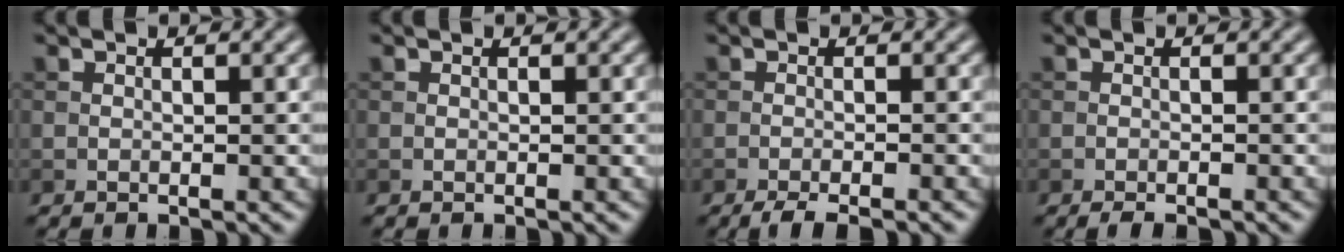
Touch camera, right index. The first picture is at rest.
{"total": 0.0}
{"total": 2.7, "force": [-2.1, 0.4, 1.7], "torque": [-0.026, -0.001, -0.039]}
{"total": 1.5, "force": [-1.2, 0.3, 0.8], "torque": [-0.011, 0.000, -0.018]}